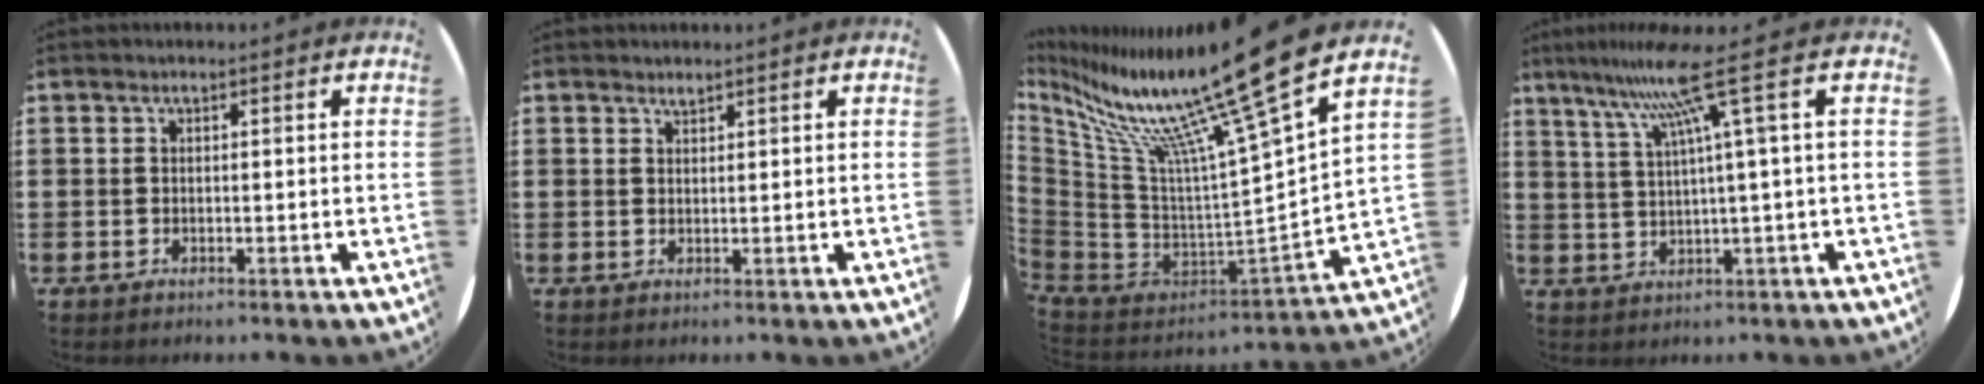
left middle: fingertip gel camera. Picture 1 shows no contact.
{"total": 0.9, "force": [0.9, 0.1, -0.1], "torque": [0.001, 0.001, 0.017]}
{"total": 17.9, "force": [14.1, 0.4, 11.1], "torque": [-0.235, -0.122, 0.222]}
{"total": 10.1, "force": [4.2, 0.2, 9.1], "torque": [-0.179, 0.003, 0.065]}